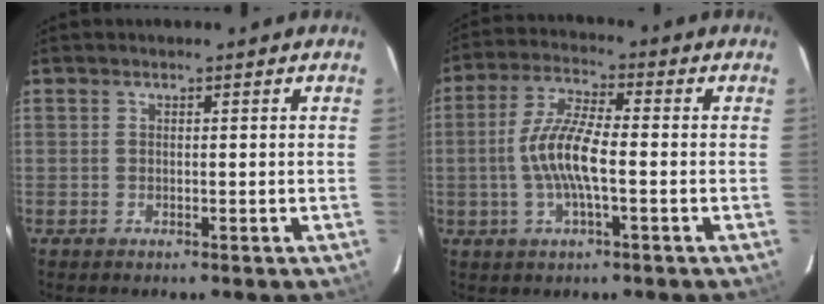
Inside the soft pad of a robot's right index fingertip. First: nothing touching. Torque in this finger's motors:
{"motor_torque": [1.09, -0.63, 0.56, 0.18]}